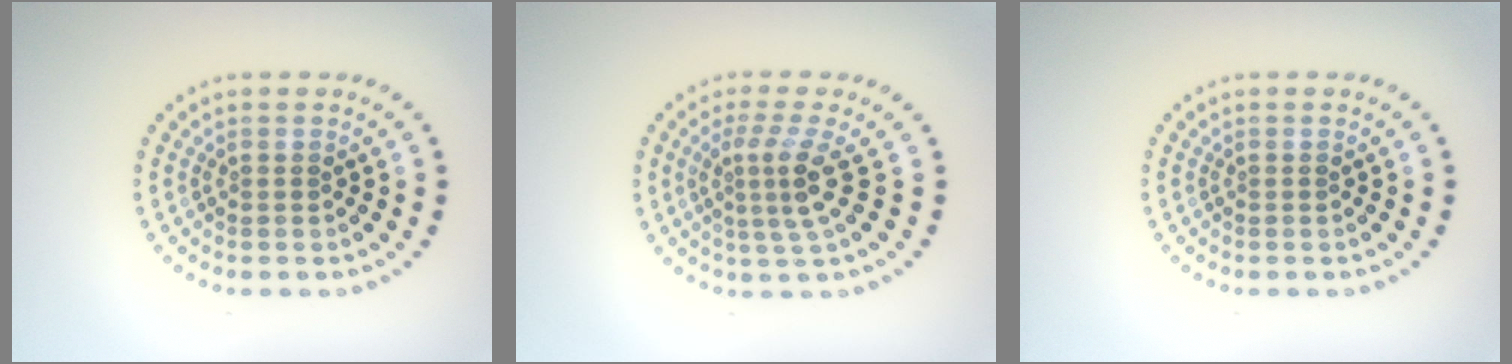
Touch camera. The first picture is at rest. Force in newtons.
{"total": 3.4, "press": 2.4, "slide": 2.5}
{"total": 0.0}